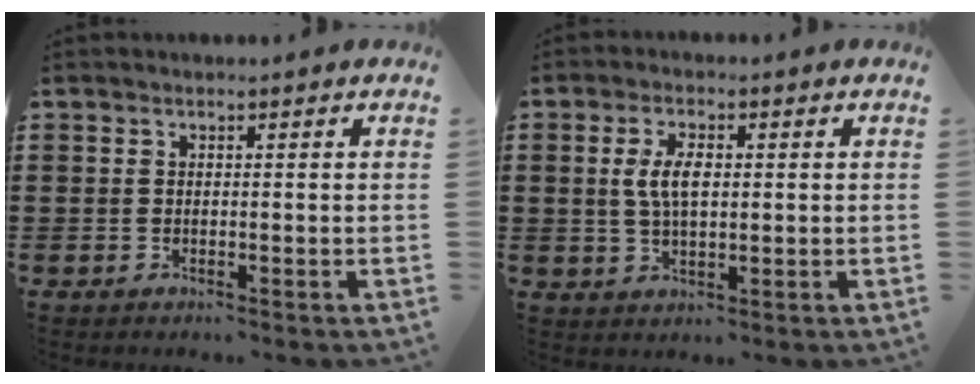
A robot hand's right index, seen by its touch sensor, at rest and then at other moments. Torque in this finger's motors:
{"motor_torque": [0.88, 0.56, 0.20, 0.12]}